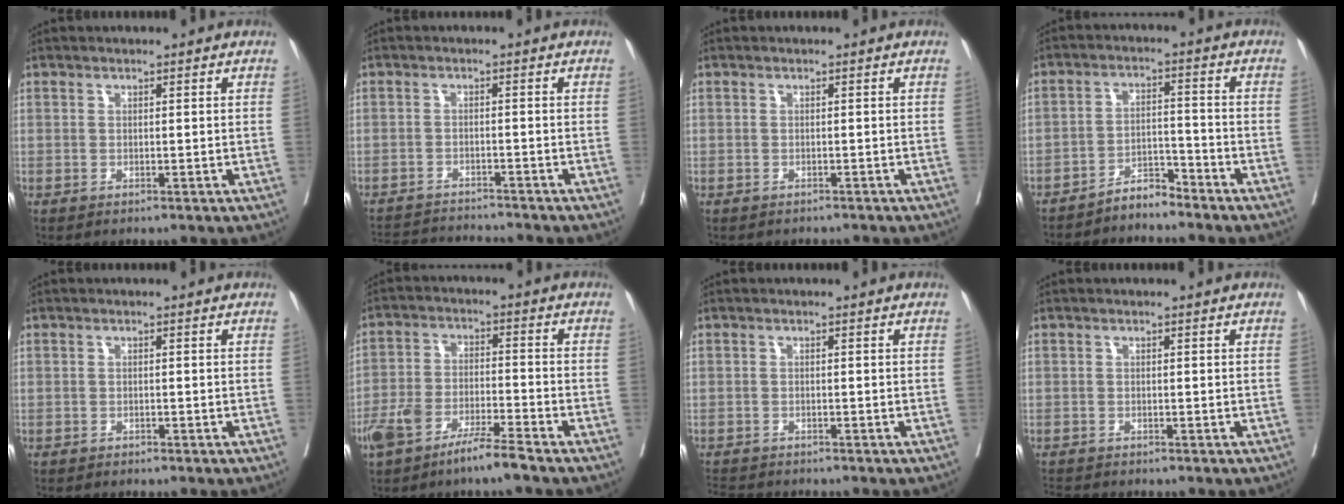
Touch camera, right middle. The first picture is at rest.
{"total": 8.3, "force": [-8.2, -0.2, 1.3], "torque": [-0.018, -0.004, -0.129]}
{"total": 2.3, "force": [-2.1, 1.1, 0.1], "torque": [-0.005, 0.001, -0.031]}
{"total": 3.9, "force": [-3.8, 0.5, 0.7], "torque": [-0.006, -0.005, -0.070]}
{"total": 0.7, "force": [-0.7, 0.2, 0.1], "torque": [-0.007, -0.001, -0.012]}
{"total": 7.7, "force": [-5.6, 0.8, 5.2], "torque": [-0.111, 0.000, -0.108]}
{"total": 5.3, "force": [-5.1, 1.0, 1.5], "torque": [-0.020, -0.010, -0.081]}
{"total": 2.7, "force": [-2.6, 0.3, 0.5], "torque": [-0.007, -0.010, -0.044]}